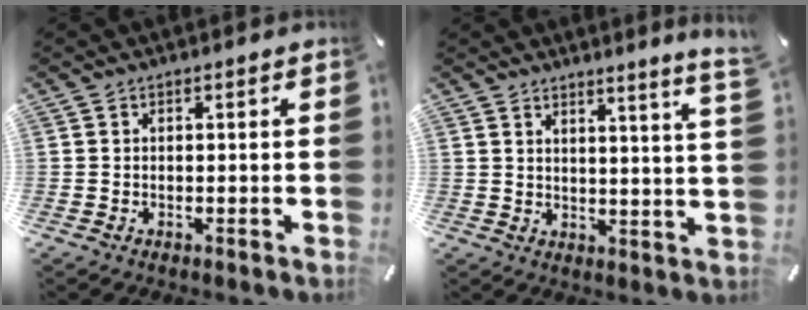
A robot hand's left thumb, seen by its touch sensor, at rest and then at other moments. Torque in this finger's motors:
{"motor_torque": [0.75, -0.85, 0.31, -0.74, 0.07]}